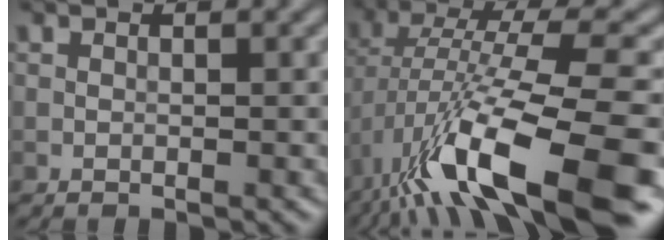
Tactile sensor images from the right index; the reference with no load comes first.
{"total": 14.4, "force": [-6.5, 4.0, 12.3], "torque": [-0.228, 0.006, -0.109]}